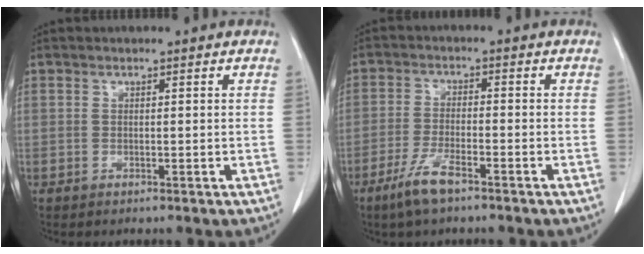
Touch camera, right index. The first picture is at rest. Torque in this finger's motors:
{"motor_torque": [0.75, -0.57, 0.10, 0.10]}